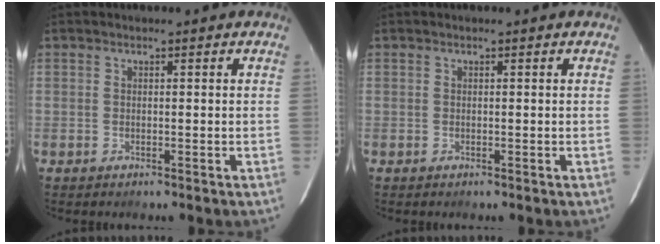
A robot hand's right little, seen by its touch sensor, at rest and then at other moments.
{"total": 0.0}